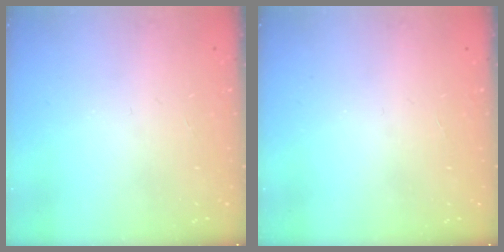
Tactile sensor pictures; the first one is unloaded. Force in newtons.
{"total": 0.0}